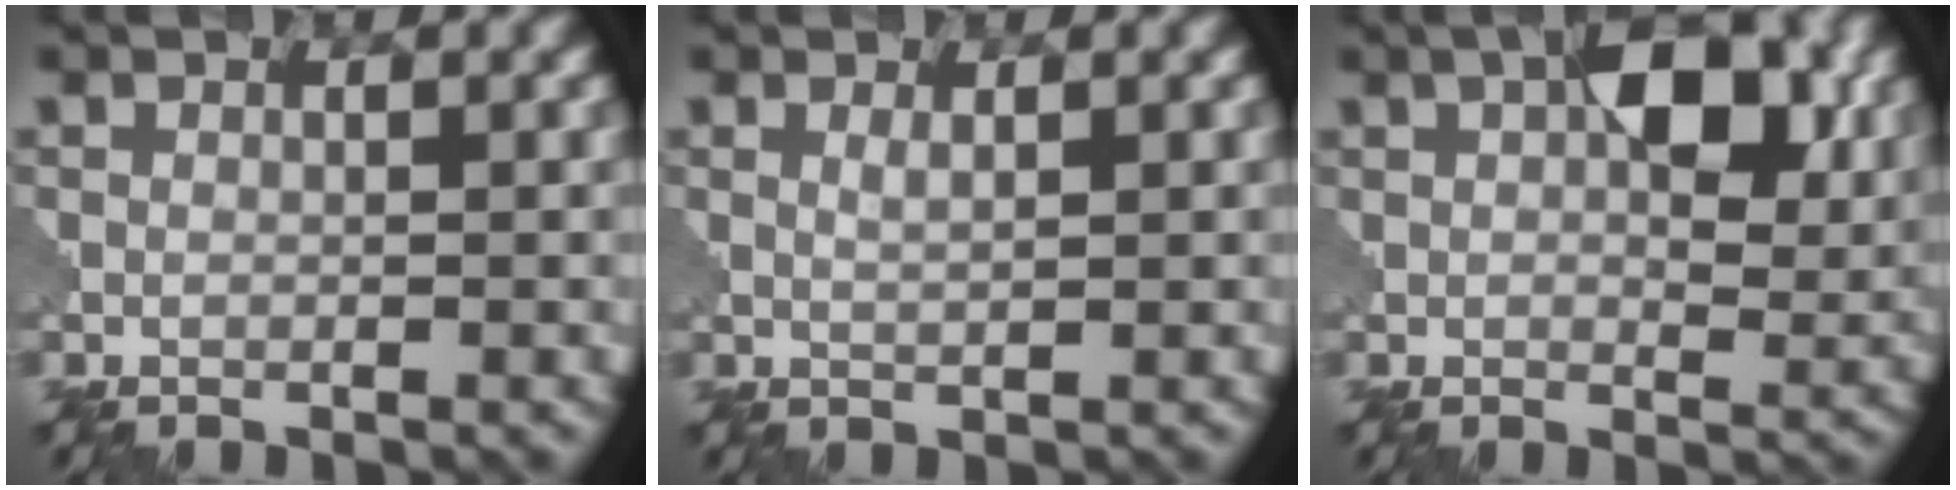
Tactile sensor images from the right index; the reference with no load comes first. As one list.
[{"total": 0.9, "force": [0.7, 0.2, 0.5], "torque": [-0.009, -0.003, 0.014]}, {"total": 7.5, "force": [2.7, 3.7, 6.0], "torque": [-0.082, 0.002, 0.040]}]